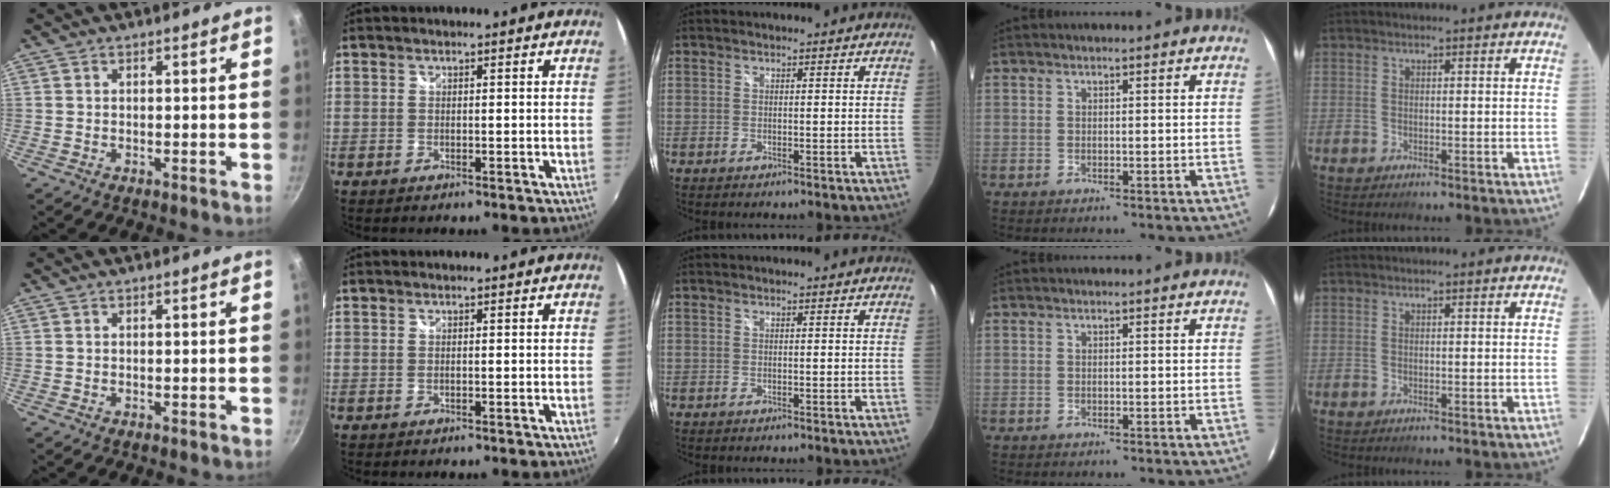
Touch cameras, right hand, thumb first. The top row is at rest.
{}